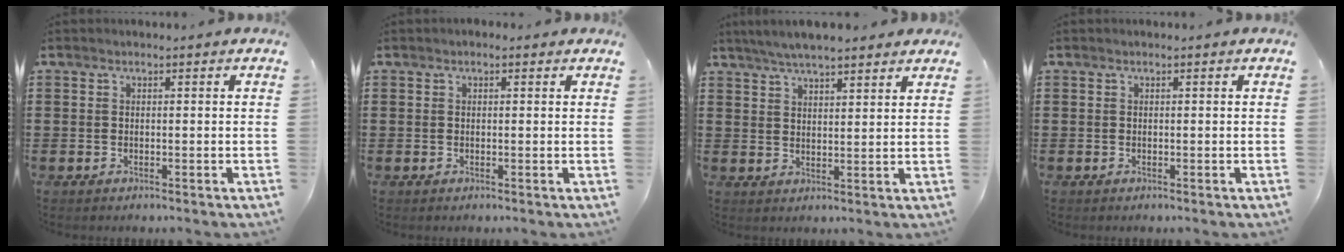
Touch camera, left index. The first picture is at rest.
{"total": 0.5, "force": [0.2, 0.4, 0.3], "torque": [-0.007, 0.005, 0.003]}
{"total": 4.6, "force": [4.2, 0.6, 1.9], "torque": [-0.047, -0.005, 0.076]}
{"total": 0.0}